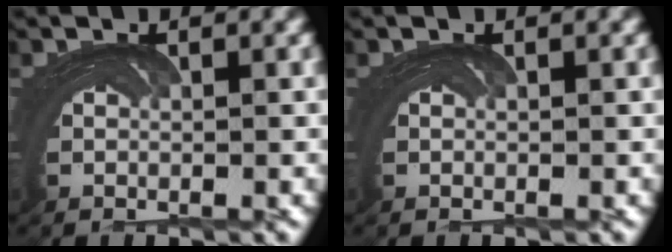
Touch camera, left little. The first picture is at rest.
{"total": 0.0}